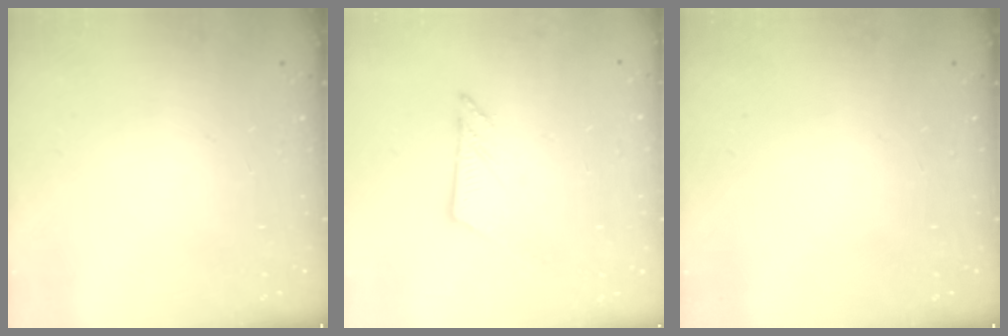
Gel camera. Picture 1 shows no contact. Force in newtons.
{"total": 7.0, "press": 7.0, "slide": 0.2}
{"total": 0.0}